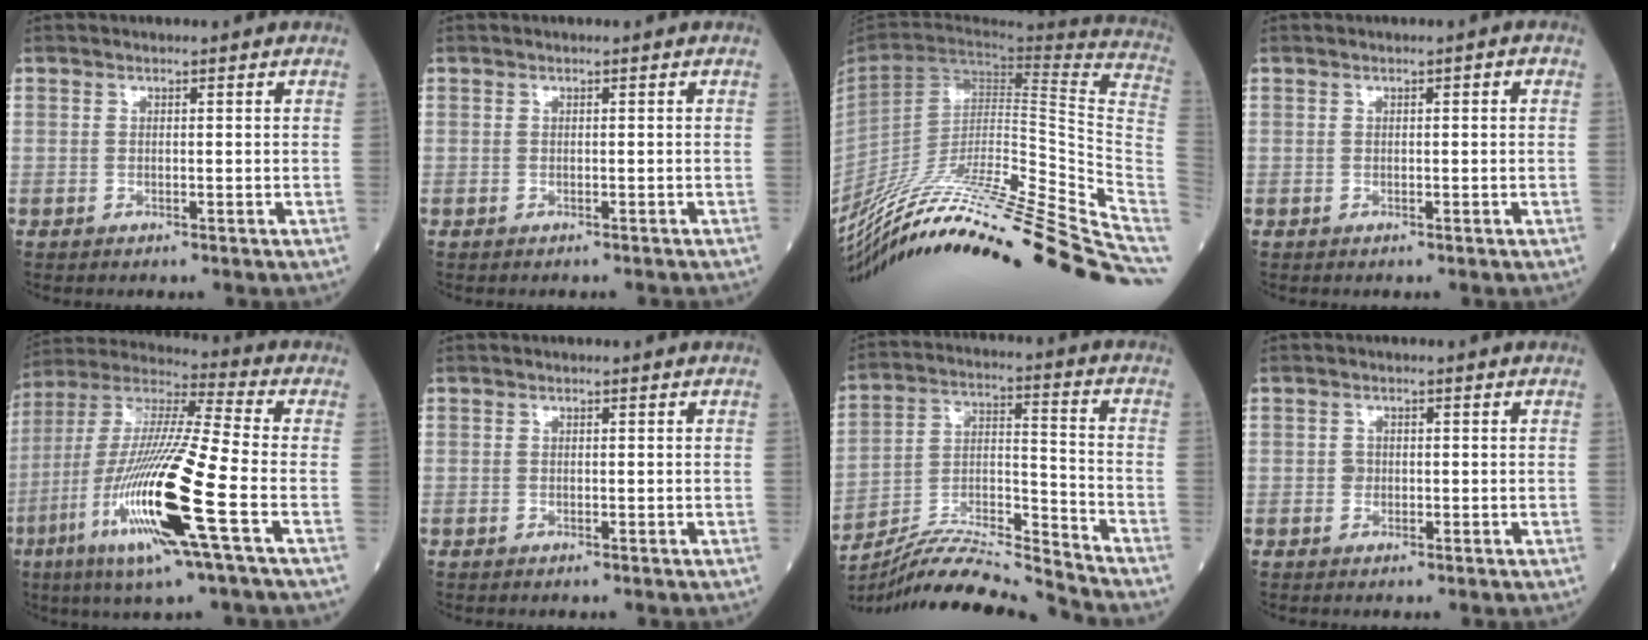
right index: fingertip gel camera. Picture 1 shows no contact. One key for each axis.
{"total": 1.1, "fx": -1.1, "fy": 0.0, "fz": 0.3, "tx": -0.002, "ty": -0.001, "tz": -0.014}
{"total": 40.2, "fx": -32.7, "fy": 0.3, "fz": 23.5, "tx": -0.250, "ty": -0.075, "tz": -0.485}
{"total": 0.8, "fx": 0.2, "fy": 0.2, "fz": 0.8, "tx": -0.012, "ty": 0.004, "tz": 0.001}
{"total": 20.7, "fx": -7.3, "fy": 0.6, "fz": 19.4, "tx": -0.412, "ty": -0.031, "tz": -0.145}
{"total": 0.0}
{"total": 15.1, "fx": -14.6, "fy": -1.6, "fz": 3.6, "tx": -0.063, "ty": 0.021, "tz": -0.268}
{"total": 0.9, "fx": -0.1, "fy": 0.9, "fz": 0.4, "tx": -0.006, "ty": 0.002, "tz": -0.001}